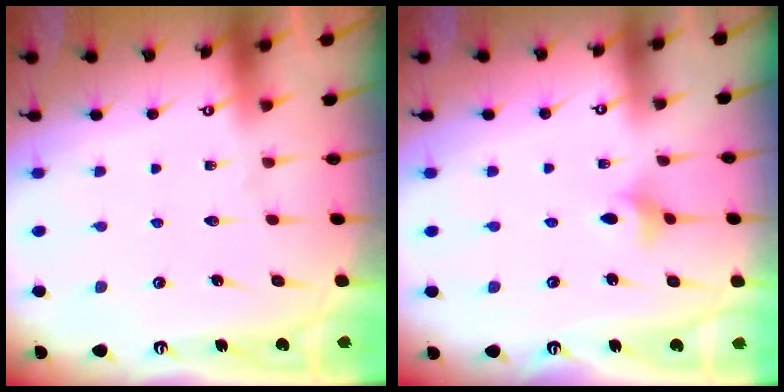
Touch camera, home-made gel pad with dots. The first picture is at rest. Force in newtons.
{"total": 2.9, "press": 2.9, "slide": 0.6}